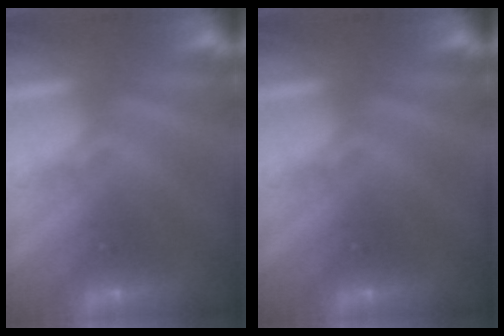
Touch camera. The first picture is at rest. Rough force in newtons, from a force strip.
{"total": 0.0}